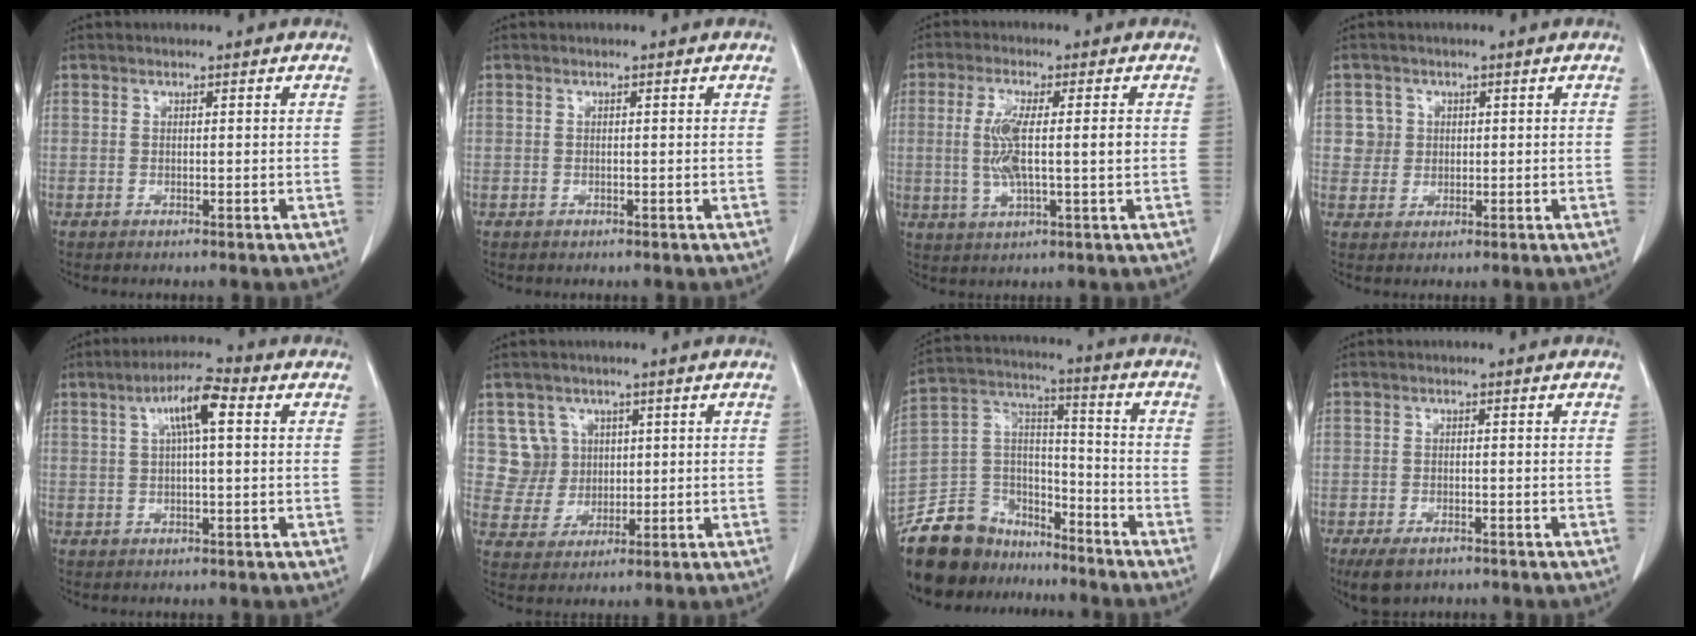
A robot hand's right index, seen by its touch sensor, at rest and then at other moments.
{"total": 0.0}
{"total": 7.9, "force": [0.4, 1.3, 7.8], "torque": [-0.154, 0.005, 0.010]}
{"total": 3.1, "force": [0.9, 3.0, -0.1], "torque": [0.018, 0.006, 0.015]}
{"total": 6.8, "force": [2.2, 1.1, 6.4], "torque": [-0.115, 0.021, 0.037]}
{"total": 5.8, "force": [2.1, 5.4, -0.1], "torque": [0.006, 0.017, 0.049]}
{"total": 16.8, "force": [-13.8, 8.7, 4.0], "torque": [-0.088, 0.058, -0.244]}
{"total": 4.4, "force": [-3.0, 2.1, 2.3], "torque": [-0.040, -0.006, -0.043]}